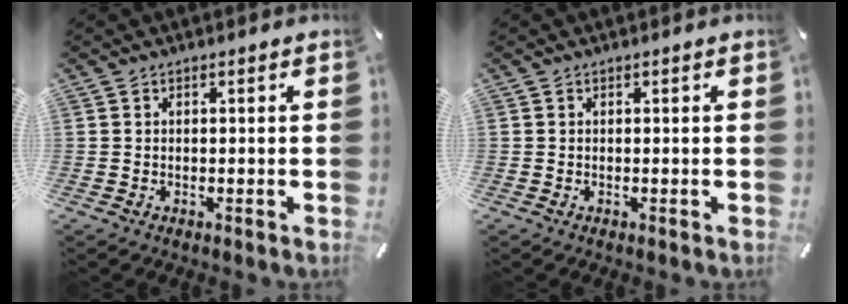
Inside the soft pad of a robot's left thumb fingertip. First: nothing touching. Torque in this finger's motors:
{"motor_torque": [0.00, -0.01, 0.03, 0.02, 0.00]}